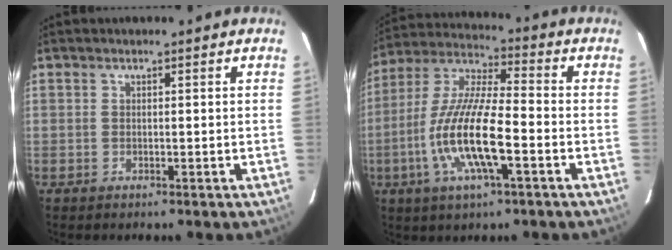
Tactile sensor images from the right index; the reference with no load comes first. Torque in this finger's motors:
{"motor_torque": [1.28, -0.86, 1.05, 0.21]}